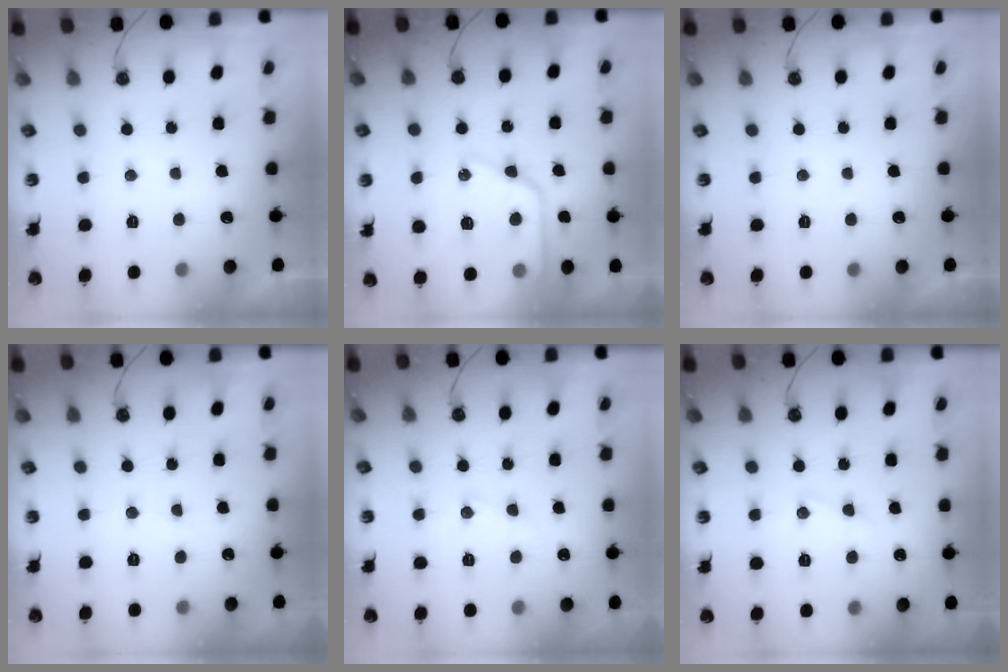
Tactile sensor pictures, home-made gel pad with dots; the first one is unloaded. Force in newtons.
{"total": 17.2, "press": 17.1, "slide": 1.6}
{"total": 0.0}
{"total": 4.8, "press": 4.8, "slide": 0.3}
{"total": 8.0, "press": 7.9, "slide": 0.7}
{"total": 10.0, "press": 9.9, "slide": 0.9}